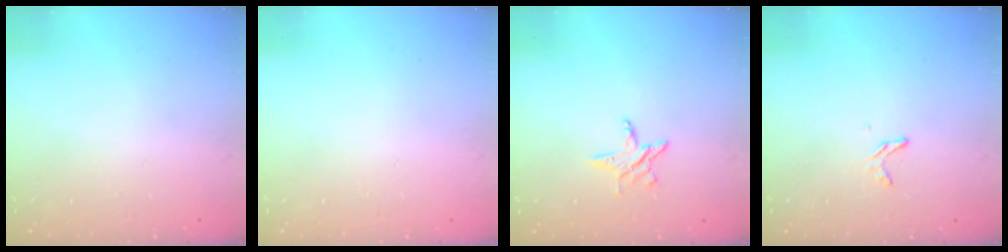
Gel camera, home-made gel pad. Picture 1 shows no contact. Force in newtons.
{"total": 0.0}
{"total": 5.3, "press": 5.3, "slide": 0.6}
{"total": 3.8, "press": 3.8, "slide": 0.2}